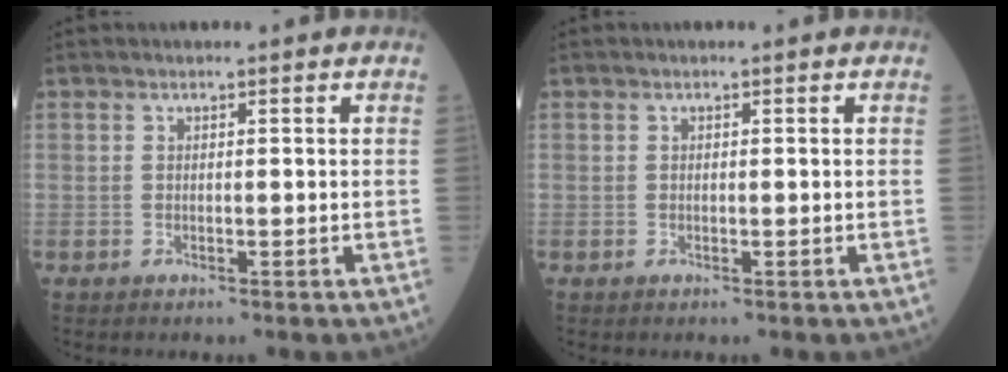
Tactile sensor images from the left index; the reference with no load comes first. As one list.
[{"total": 0.0}]